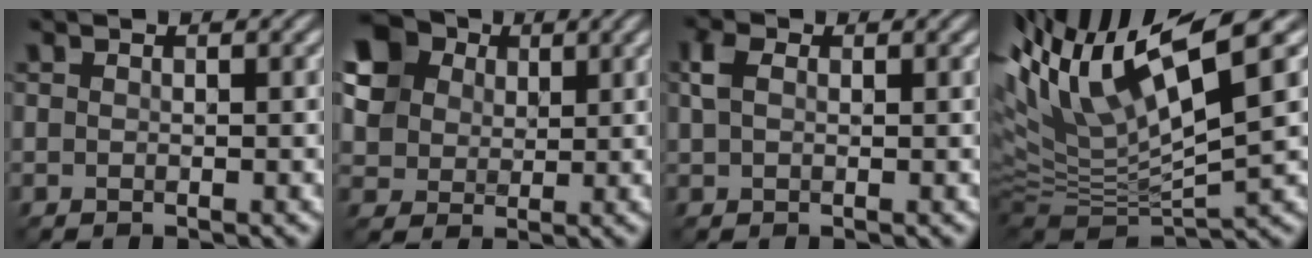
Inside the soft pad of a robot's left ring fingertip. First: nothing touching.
{"total": 9.5, "force": [4.2, 7.6, 4.0], "torque": [-0.118, 0.025, 0.072]}
{"total": 2.2, "force": [0.8, 1.5, 1.4], "torque": [-0.034, 0.006, 0.013]}
{"total": 13.3, "force": [5.2, 3.8, 11.6], "torque": [-0.223, 0.021, 0.098]}